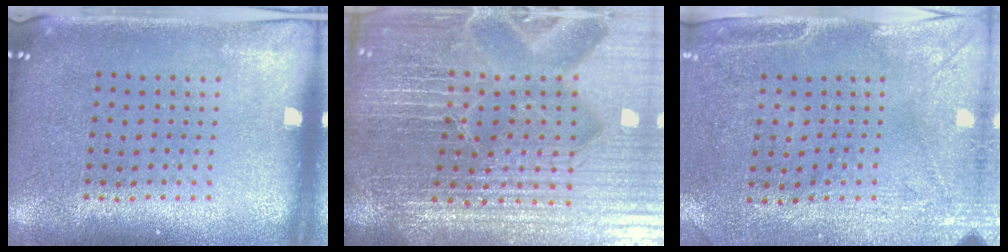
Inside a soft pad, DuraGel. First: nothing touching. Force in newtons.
{"total": 6.6, "press": 5.9, "slide": 2.9}
{"total": 3.0, "press": 2.4, "slide": 1.8}